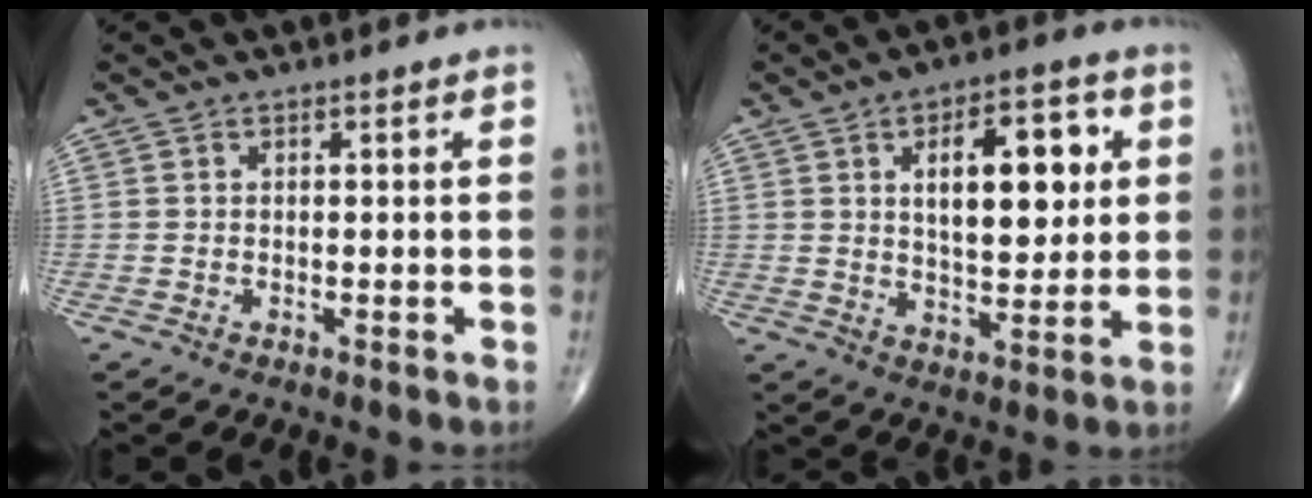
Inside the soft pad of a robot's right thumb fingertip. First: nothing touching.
{"total": 14.6, "force": [3.7, 7.0, 12.2], "torque": [-0.146, -0.008, 0.060]}